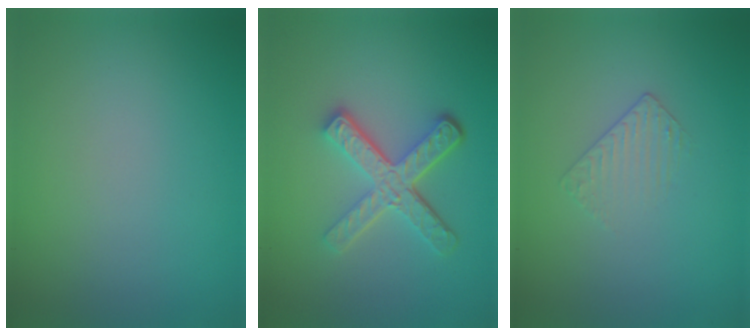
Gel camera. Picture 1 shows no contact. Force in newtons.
{"total": 5.1, "press": 3.5, "slide": 3.7}
{"total": 1.0, "press": 0.3, "slide": 1.0}